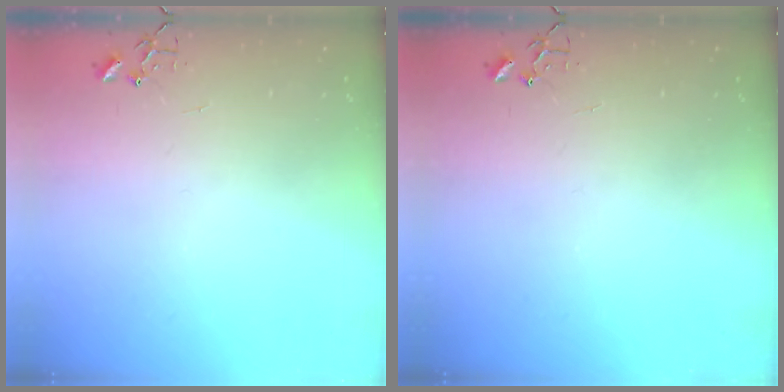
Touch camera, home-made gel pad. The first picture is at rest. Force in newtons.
{"total": 0.0}